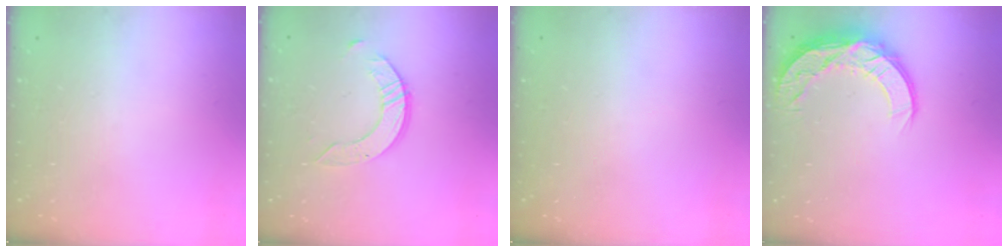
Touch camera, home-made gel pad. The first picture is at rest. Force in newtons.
{"total": 5.3, "press": 5.3, "slide": 0.5}
{"total": 0.0}
{"total": 11.3, "press": 11.3, "slide": 0.7}